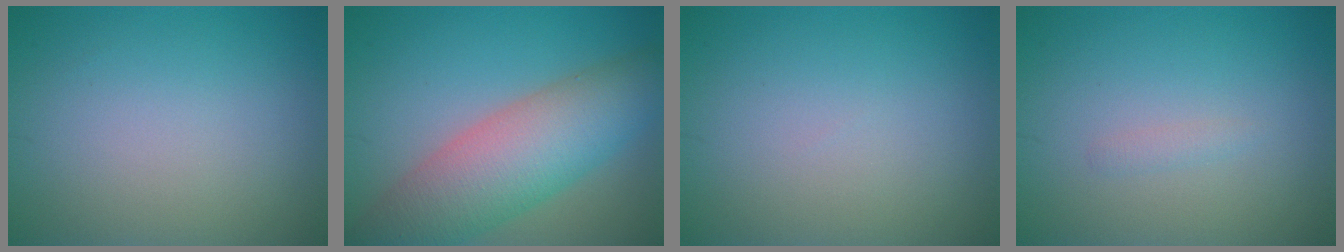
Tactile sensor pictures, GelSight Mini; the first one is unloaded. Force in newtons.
{"total": 8.8, "press": 8.8, "slide": 0.5}
{"total": 0.0}
{"total": 0.7, "press": 0.7, "slide": 0.0}